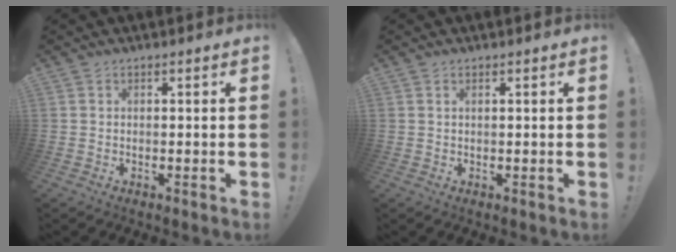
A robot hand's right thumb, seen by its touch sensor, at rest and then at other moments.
{"total": 0.6, "force": [0.4, 0.0, 0.4], "torque": [-0.010, 0.001, 0.008]}